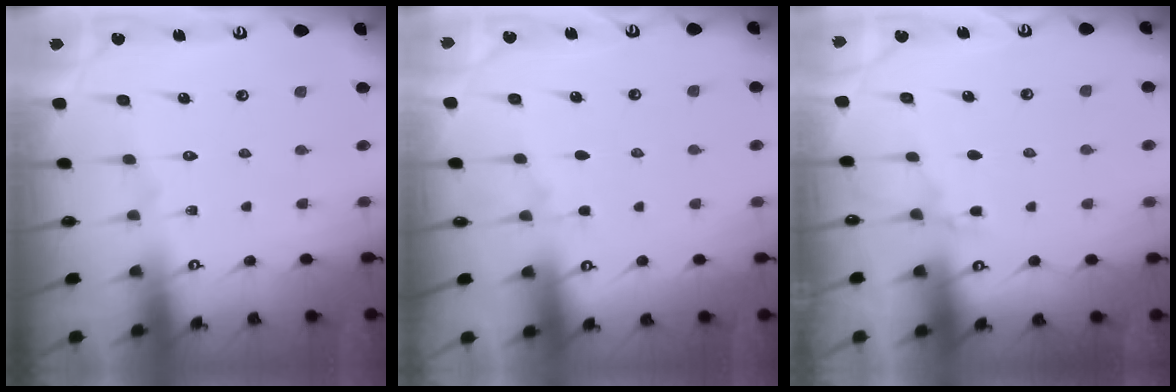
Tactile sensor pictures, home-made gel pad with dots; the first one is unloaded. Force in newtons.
{"total": 3.3, "press": 3.3, "slide": 0.5}
{"total": 5.2, "press": 5.1, "slide": 0.6}